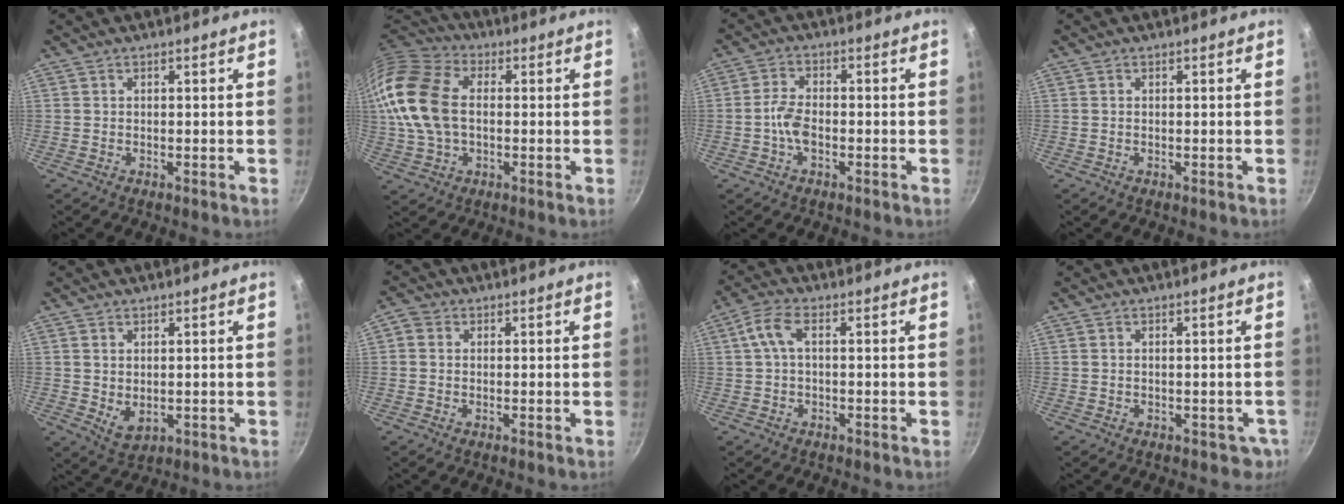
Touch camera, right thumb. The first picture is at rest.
{"total": 18.1, "force": [0.8, 12.2, 13.4], "torque": [-0.269, 0.030, 0.005]}
{"total": 4.7, "force": [-1.4, 2.6, 3.7], "torque": [-0.074, 0.018, -0.032]}
{"total": 0.0}
{"total": 4.1, "force": [0.5, 2.8, 3.0], "torque": [-0.048, -0.013, 0.019]}
{"total": 2.4, "force": [0.3, 2.2, 0.9], "torque": [-0.013, 0.005, -0.004]}
{"total": 4.5, "force": [0.3, 2.2, 3.9], "torque": [-0.094, 0.018, 0.004]}
{"total": 2.8, "force": [-0.6, 2.1, 1.8], "torque": [-0.005, 0.013, 0.006]}